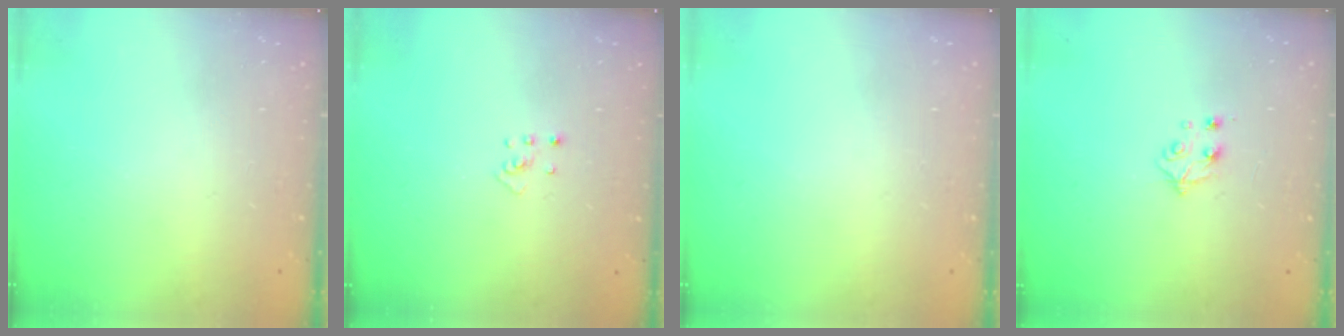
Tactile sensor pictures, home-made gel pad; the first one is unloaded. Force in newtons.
{"total": 2.5, "press": 2.4, "slide": 0.5}
{"total": 0.0}
{"total": 4.2, "press": 4.1, "slide": 0.8}